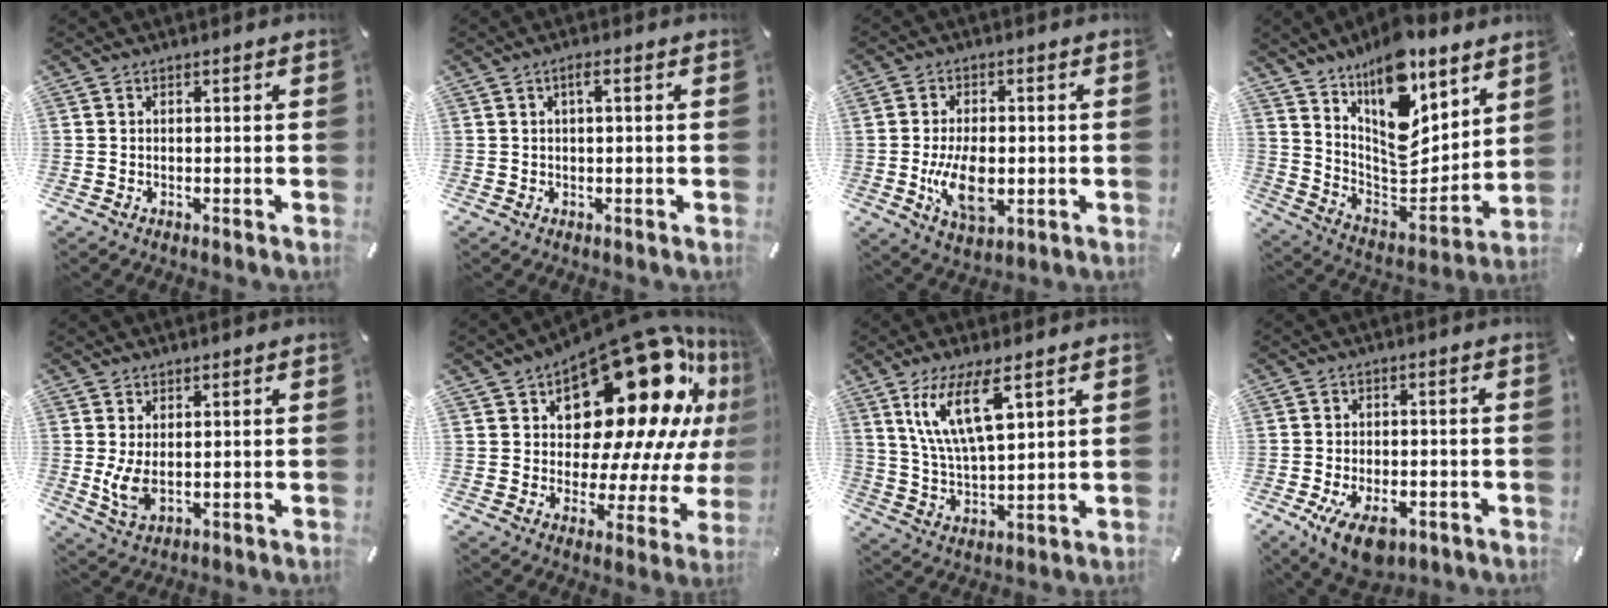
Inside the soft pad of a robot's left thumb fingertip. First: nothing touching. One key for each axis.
{"total": 2.0, "fx": 0.3, "fy": 0.1, "fz": 2.0, "tx": -0.039, "ty": 0.000, "tz": 0.004}
{"total": 11.2, "fx": -1.7, "fy": 6.4, "fz": 9.0, "tx": -0.176, "ty": -0.011, "tz": -0.026}
{"total": 15.8, "fx": 10.3, "fy": 7.9, "fz": 9.1, "tx": -0.135, "ty": -0.096, "tz": 0.186}
{"total": 6.1, "fx": 0.0, "fy": 3.4, "fz": 5.1, "tx": -0.116, "ty": -0.010, "tz": -0.002}
{"total": 26.8, "fx": 13.8, "fy": 13.4, "fz": 18.8, "tx": -0.250, "ty": -0.112, "tz": 0.241}
{"total": 13.2, "fx": 7.1, "fy": 4.2, "fz": 10.3, "tx": -0.226, "ty": -0.010, "tz": 0.125}
{"total": 8.7, "fx": -4.2, "fy": 4.8, "fz": 5.9, "tx": -0.104, "ty": 0.011, "tz": -0.069}